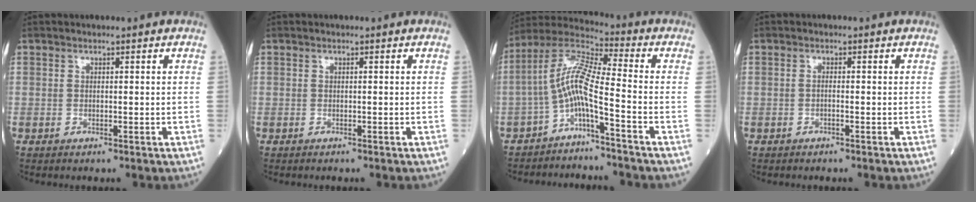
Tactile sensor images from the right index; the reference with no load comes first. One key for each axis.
{"total": 0.0}
{"total": 8.0, "fx": -3.6, "fy": 0.2, "fz": 7.2, "tx": -0.145, "ty": 0.025, "tz": -0.077}
{"total": 0.7, "fx": -0.5, "fy": 0.0, "fz": 0.4, "tx": -0.007, "ty": 0.001, "tz": -0.011}